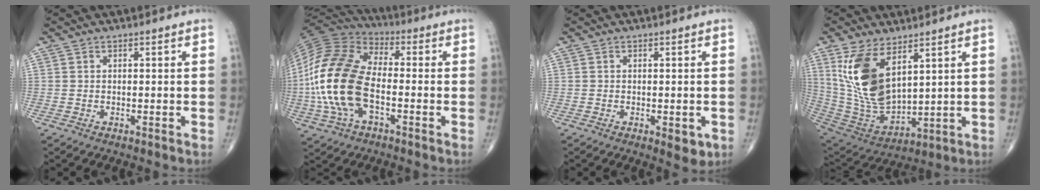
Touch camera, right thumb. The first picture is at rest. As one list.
[{"total": 20.2, "force": [-3.4, 11.2, 16.4], "torque": [-0.347, 0.022, -0.069]}, {"total": 3.4, "force": [-1.1, 1.6, 2.9], "torque": [-0.025, -0.004, -0.009]}, {"total": 16.3, "force": [6.7, 8.1, 12.5], "torque": [-0.229, -0.031, 0.151]}]